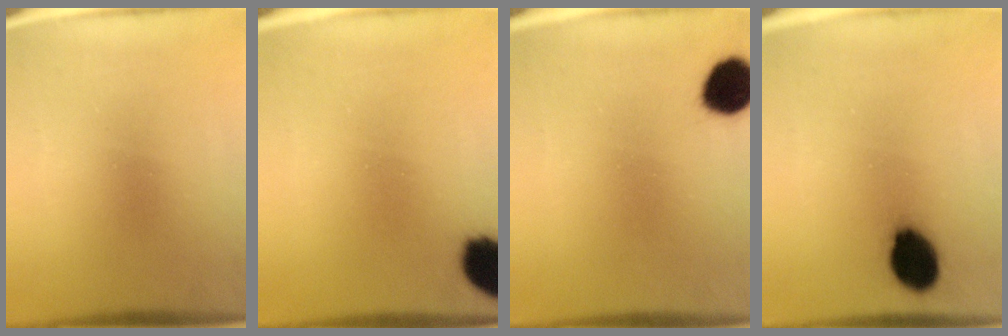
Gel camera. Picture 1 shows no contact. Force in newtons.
{"total": 10.6}
{"total": 9.6}
{"total": 10.4}